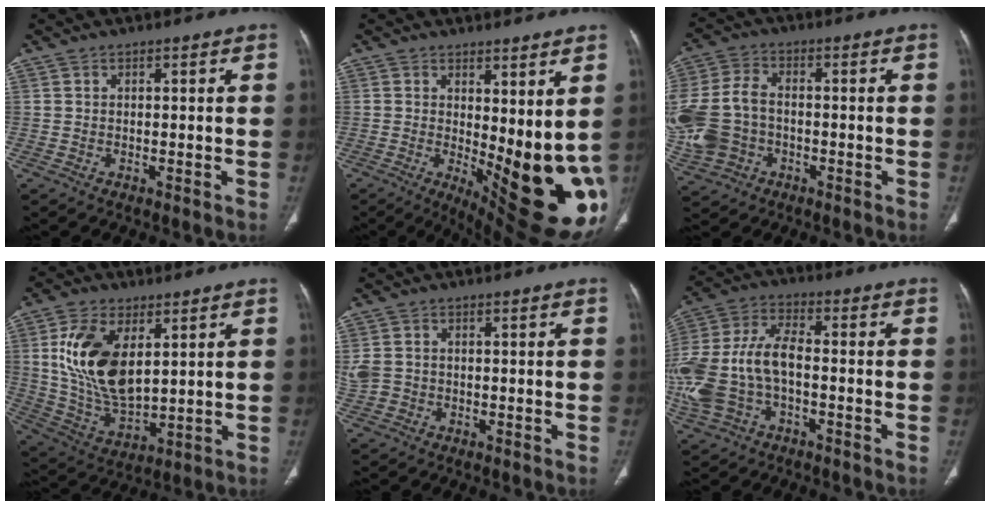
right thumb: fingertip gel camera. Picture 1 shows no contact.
{"total": 17.6, "force": [-0.5, 6.3, 16.4], "torque": [-0.212, -0.042, 0.016]}
{"total": 14.8, "force": [-2.5, 11.4, 9.2], "torque": [-0.229, 0.015, -0.041]}
{"total": 16.7, "force": [4.1, 9.3, 13.2], "torque": [-0.240, -0.018, 0.088]}
{"total": 4.1, "force": [-0.4, 3.4, 2.1], "torque": [-0.053, 0.013, -0.001]}
{"total": 16.8, "force": [-2.9, 9.7, 13.5], "torque": [-0.312, 0.029, -0.050]}